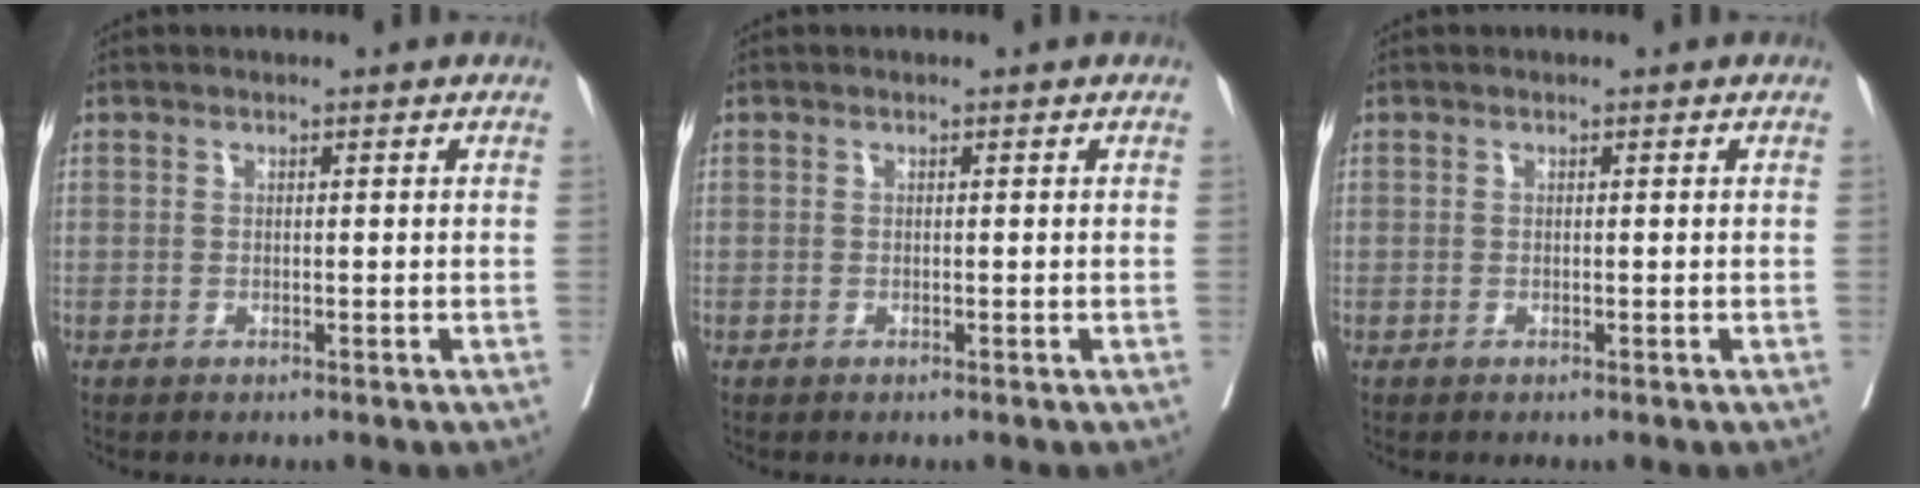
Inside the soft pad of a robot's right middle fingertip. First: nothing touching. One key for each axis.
{"total": 0.0}
{"total": 0.0}